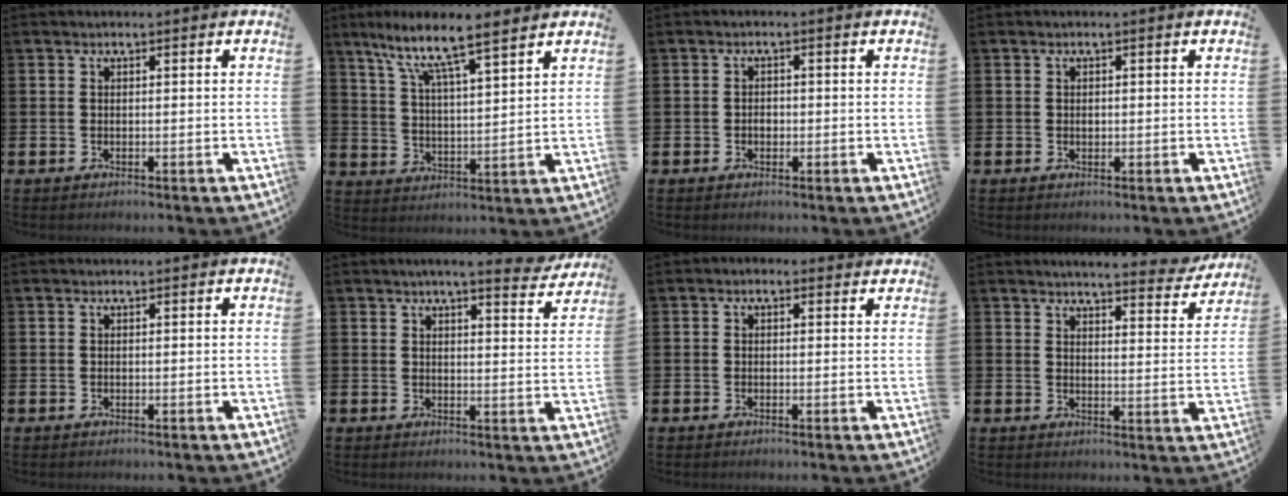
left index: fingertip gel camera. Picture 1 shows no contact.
{"total": 9.0, "force": [7.7, 0.9, 4.6], "torque": [-0.112, -0.041, 0.132]}
{"total": 1.4, "force": [-0.3, 1.0, 0.9], "torque": [-0.002, 0.000, -0.010]}
{"total": 0.6, "force": [0.1, 0.5, 0.3], "torque": [-0.001, 0.001, 0.000]}
{"total": 0.0}
{"total": 5.3, "force": [4.8, 0.4, 2.2], "torque": [-0.030, -0.024, 0.080]}
{"total": 0.7, "force": [0.1, 0.6, 0.3], "torque": [-0.006, 0.007, -0.001]}
{"total": 4.5, "force": [4.4, 0.3, 1.0], "torque": [-0.019, -0.034, 0.071]}